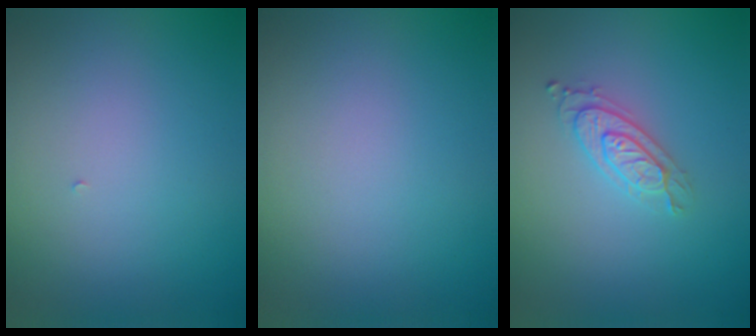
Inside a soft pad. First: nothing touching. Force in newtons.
{"total": 0.0}
{"total": 2.4, "press": 2.2, "slide": 0.9}